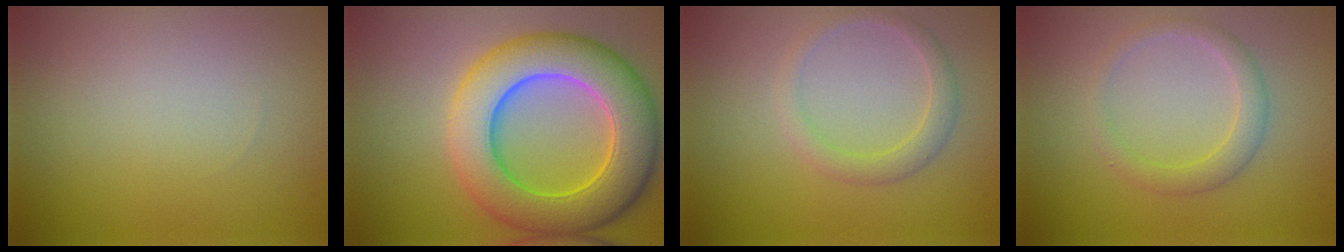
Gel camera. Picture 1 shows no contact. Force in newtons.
{"total": 9.9, "press": 9.9, "slide": 0.3}
{"total": 2.0, "press": 2.0, "slide": 0.1}
{"total": 2.2, "press": 2.2, "slide": 0.1}